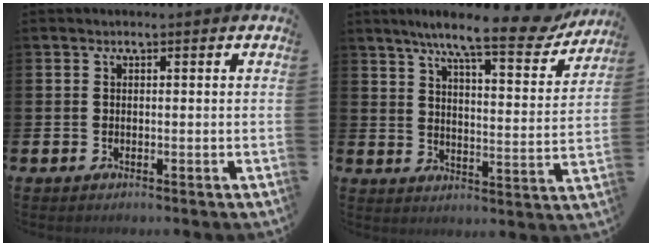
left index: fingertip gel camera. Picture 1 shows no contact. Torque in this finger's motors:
{"motor_torque": [1.06, -1.08, 1.05, 0.21]}